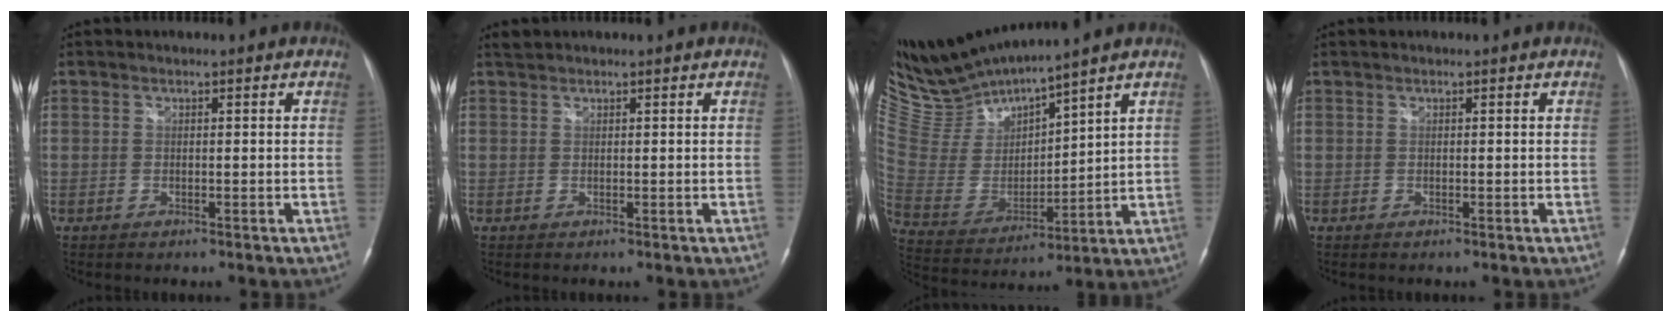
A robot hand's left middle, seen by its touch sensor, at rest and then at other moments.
{"total": 0.8, "force": [0.8, 0.0, -0.1], "torque": [-0.008, 0.009, 0.020]}
{"total": 11.9, "force": [11.6, -0.7, 2.5], "torque": [-0.075, -0.007, 0.251]}
{"total": 0.0}